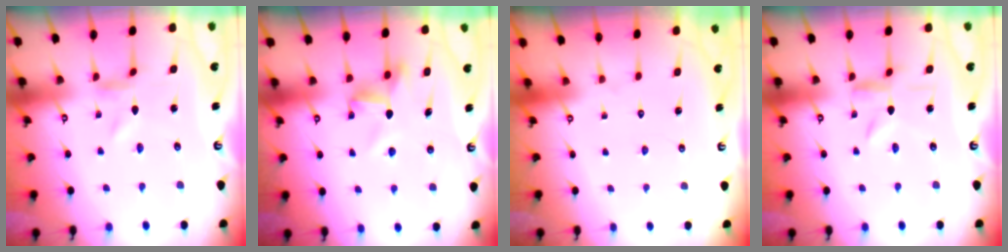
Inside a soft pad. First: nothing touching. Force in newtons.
{"total": 9.2, "press": 9.2, "slide": 0.6}
{"total": 1.7, "press": 1.6, "slide": 0.1}
{"total": 3.7, "press": 3.7, "slide": 0.2}